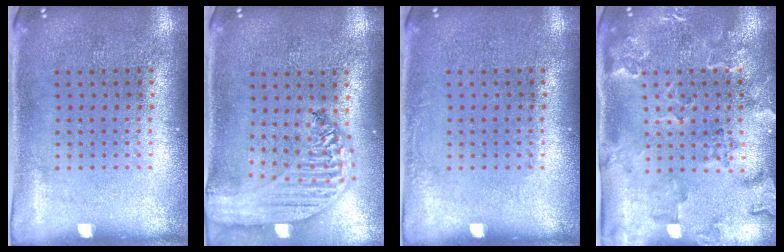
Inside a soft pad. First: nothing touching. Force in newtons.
{"total": 2.8, "press": 2.2, "slide": 1.6}
{"total": 0.7, "press": 0.7, "slide": 0.1}
{"total": 2.4, "press": 2.2, "slide": 0.8}